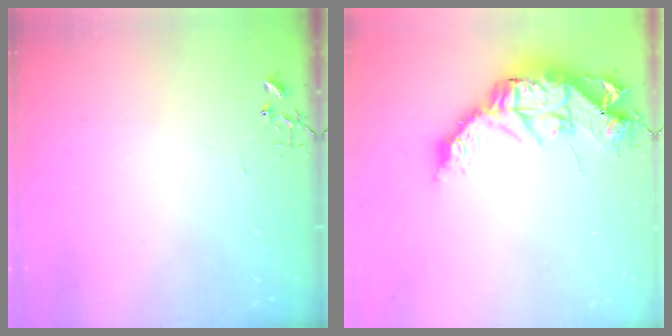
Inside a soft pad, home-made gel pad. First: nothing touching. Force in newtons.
{"total": 16.2, "press": 16.2, "slide": 1.5}